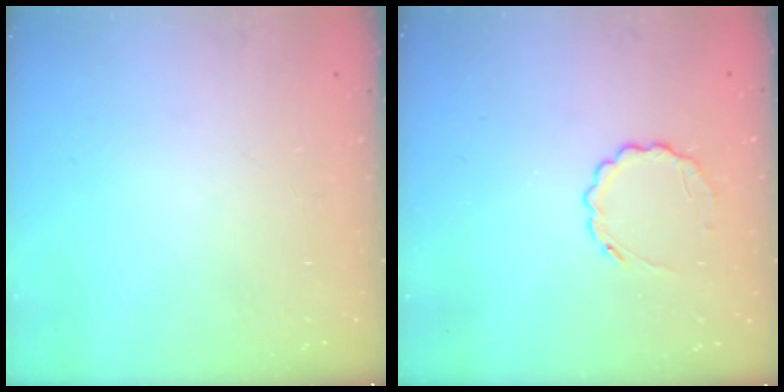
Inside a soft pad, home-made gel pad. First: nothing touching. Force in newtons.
{"total": 5.8, "press": 5.6, "slide": 1.6}